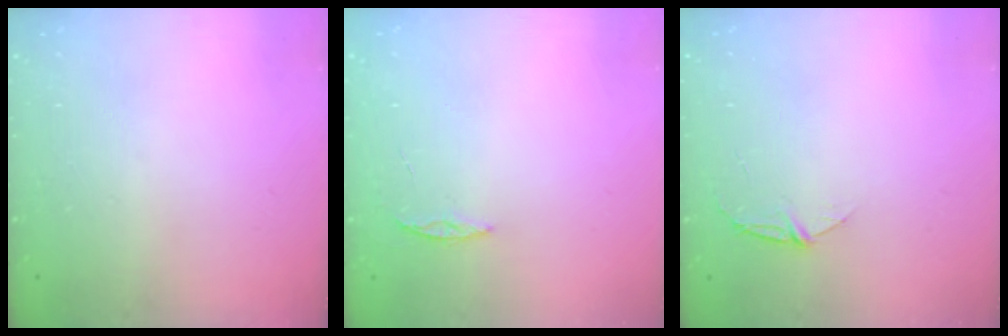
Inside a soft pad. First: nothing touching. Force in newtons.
{"total": 2.4, "press": 2.4, "slide": 0.2}
{"total": 4.9, "press": 4.9, "slide": 0.6}